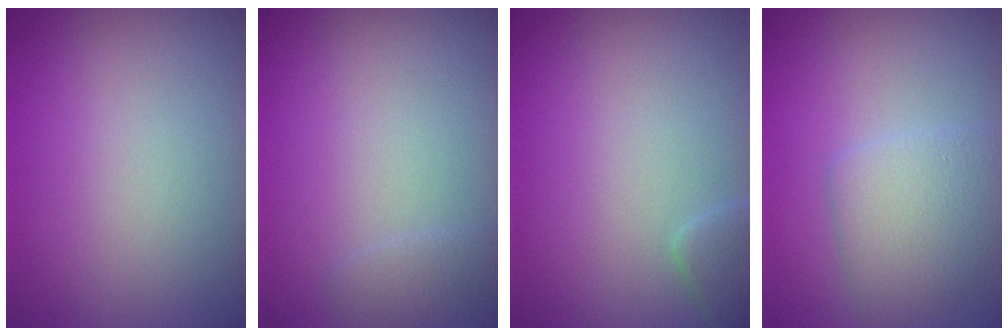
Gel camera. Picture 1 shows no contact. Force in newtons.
{"total": 1.0, "press": 1.0, "slide": 0.2}
{"total": 1.7, "press": 1.7, "slide": 0.1}
{"total": 4.1, "press": 4.1, "slide": 0.1}